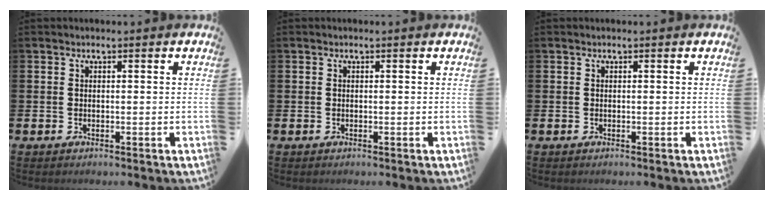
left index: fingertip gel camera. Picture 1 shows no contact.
{"total": 0.0}
{"total": 0.0}